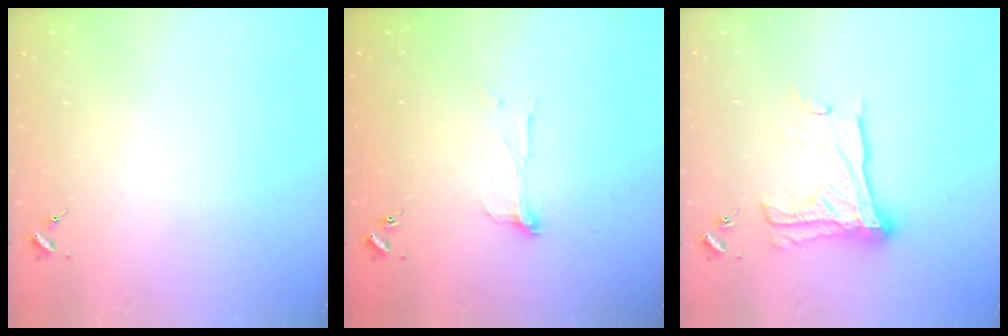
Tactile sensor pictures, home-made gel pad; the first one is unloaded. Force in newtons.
{"total": 7.3, "press": 7.2, "slide": 0.6}
{"total": 17.7, "press": 17.6, "slide": 1.5}